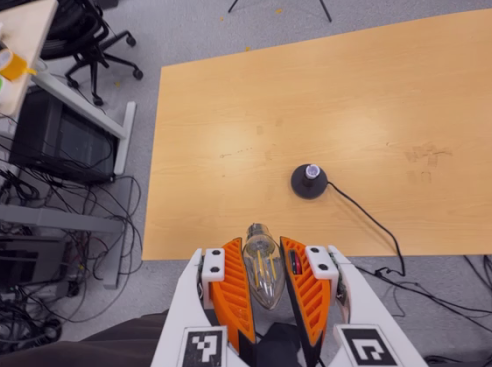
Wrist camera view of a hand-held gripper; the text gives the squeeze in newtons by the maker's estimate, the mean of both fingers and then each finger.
{"total": 14.8, "left": 16.9, "right": 12.8}